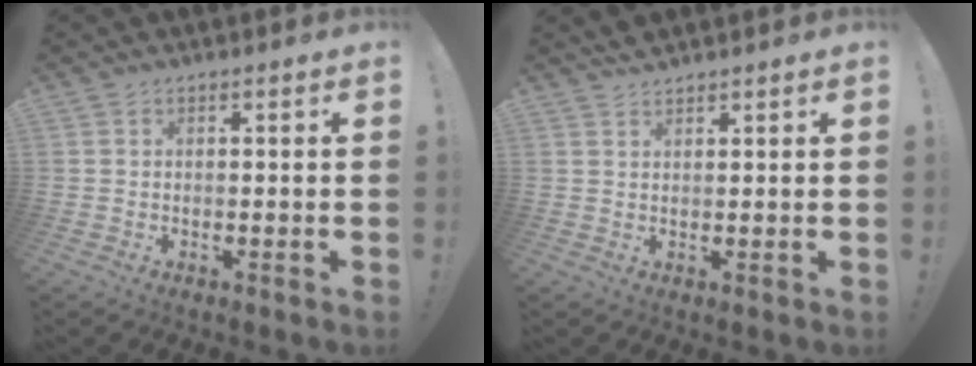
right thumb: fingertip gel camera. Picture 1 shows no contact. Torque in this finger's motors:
{"motor_torque": [0.01, -0.19, 0.17, 0.02, 0.00]}